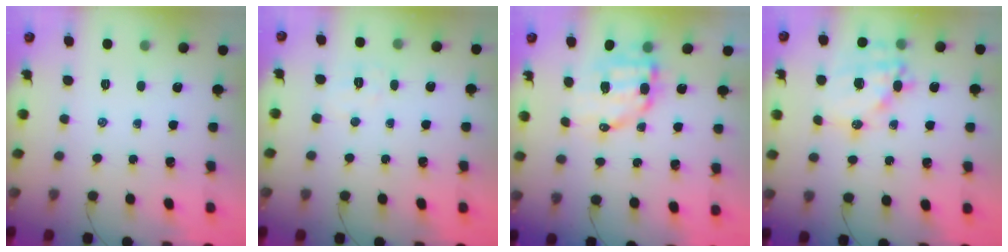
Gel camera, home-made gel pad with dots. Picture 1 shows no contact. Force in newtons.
{"total": 4.6, "press": 4.5, "slide": 1.0}
{"total": 10.3, "press": 10.1, "slide": 2.0}
{"total": 17.2, "press": 16.8, "slide": 3.4}